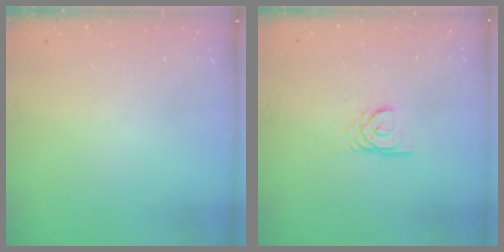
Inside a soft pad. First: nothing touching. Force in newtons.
{"total": 2.3, "press": 2.3, "slide": 0.1}